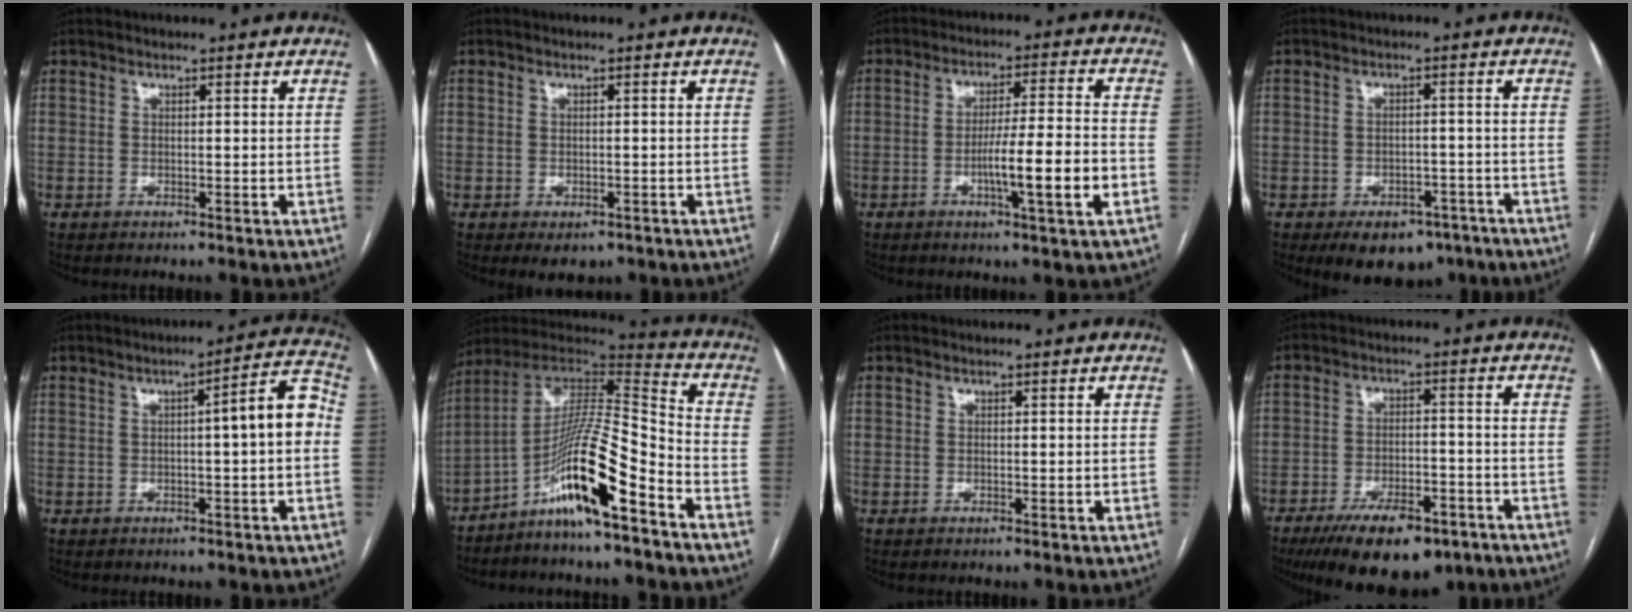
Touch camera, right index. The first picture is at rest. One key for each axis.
{"total": 2.9, "fx": -1.6, "fy": 2.1, "fz": 1.3, "tx": -0.008, "ty": 0.000, "tz": -0.010}
{"total": 10.3, "fx": -3.1, "fy": -0.1, "fz": 9.8, "tx": -0.161, "ty": -0.002, "tz": -0.052}
{"total": 8.4, "fx": -5.5, "fy": 5.2, "fz": 3.5, "tx": -0.033, "ty": 0.015, "tz": -0.069}
{"total": 7.1, "fx": -0.2, "fy": 0.7, "fz": 7.0, "tx": -0.090, "ty": 0.026, "tz": -0.008}
{"total": 15.2, "fx": -8.7, "fy": 0.8, "fz": 12.4, "tx": -0.235, "ty": 0.006, "tz": -0.158}
{"total": 0.0}
{"total": 13.7, "fx": -9.4, "fy": 5.4, "fz": 8.4, "tx": -0.129, "ty": -0.005, "tz": -0.147}